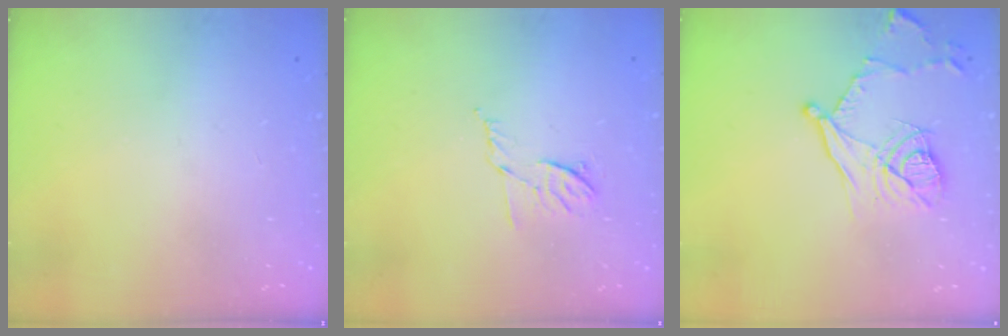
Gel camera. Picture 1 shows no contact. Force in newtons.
{"total": 6.5, "press": 6.4, "slide": 1.0}
{"total": 13.8, "press": 13.7, "slide": 1.8}